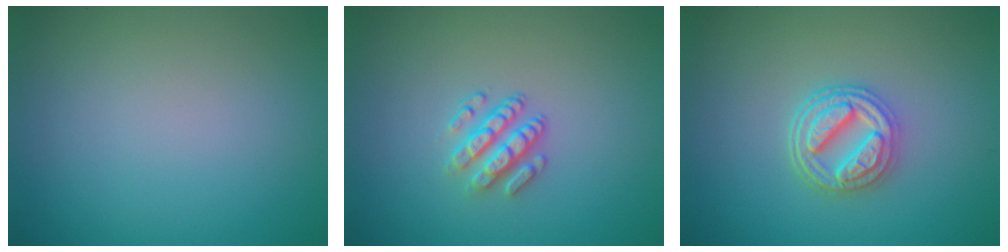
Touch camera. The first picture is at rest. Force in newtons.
{"total": 2.3, "press": 1.9, "slide": 1.4}
{"total": 4.2, "press": 3.5, "slide": 2.3}